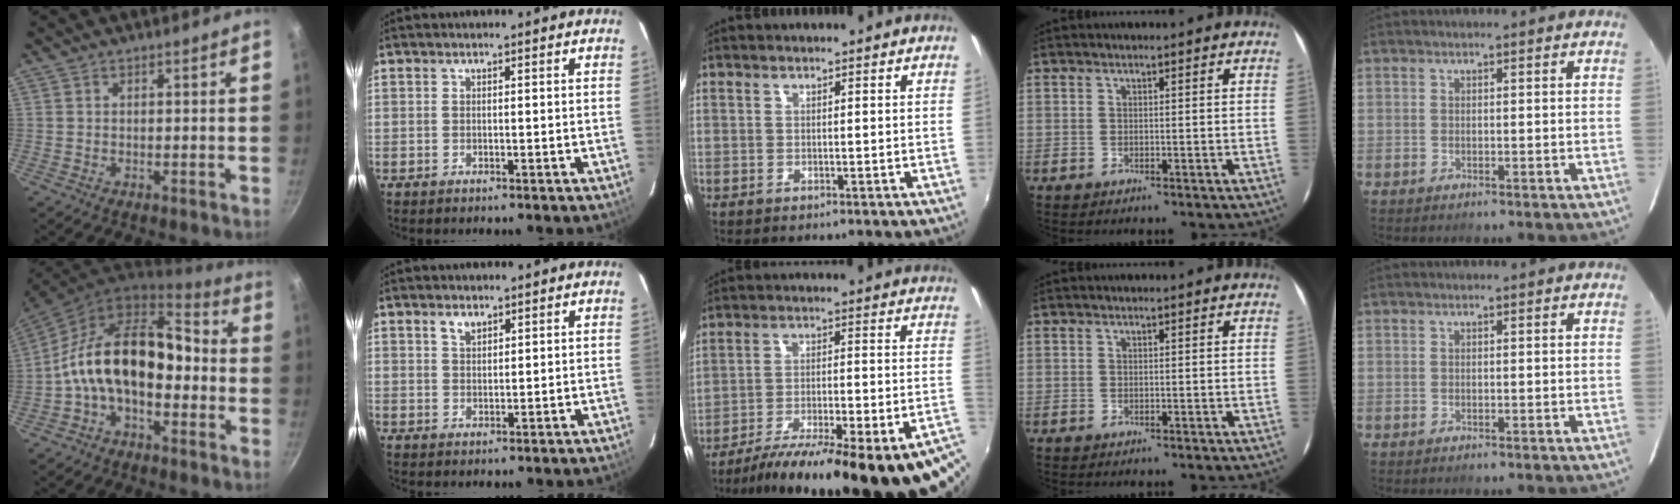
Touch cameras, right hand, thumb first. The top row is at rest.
{"thumb": {"total": 17.0, "force": [-3.2, 10.3, 13.2], "torque": [-0.197, 0.062, -0.074]}, "index": {"total": 2.3, "force": [1.5, 1.3, 1.2], "torque": [-0.019, 0.005, 0.029]}, "middle": {"total": 28.3, "force": [-20.9, 3.5, 18.7], "torque": [-0.267, -0.055, -0.292]}}